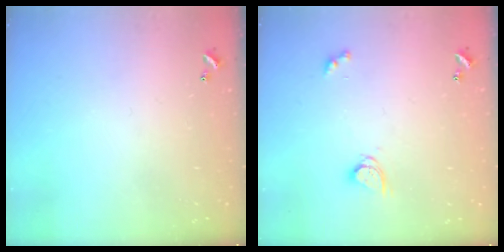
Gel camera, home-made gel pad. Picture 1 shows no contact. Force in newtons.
{"total": 4.0, "press": 3.9, "slide": 0.4}